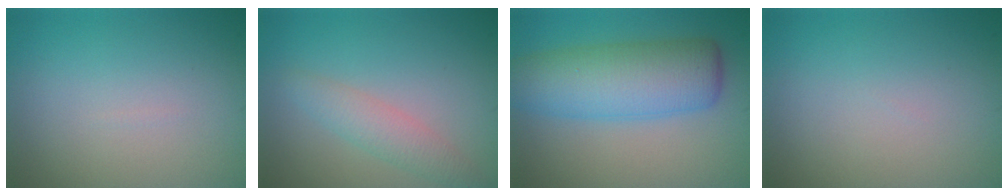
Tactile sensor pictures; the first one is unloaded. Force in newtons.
{"total": 2.3, "press": 2.3, "slide": 0.0}
{"total": 7.7, "press": 7.7, "slide": 0.2}
{"total": 0.0}